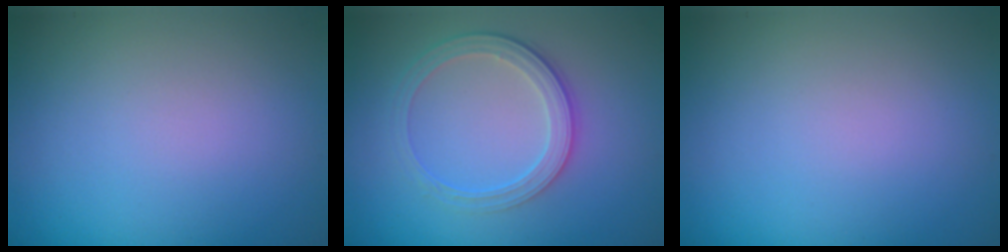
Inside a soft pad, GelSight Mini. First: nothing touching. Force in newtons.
{"total": 3.0, "press": 2.6, "slide": 1.4}
{"total": 0.0}